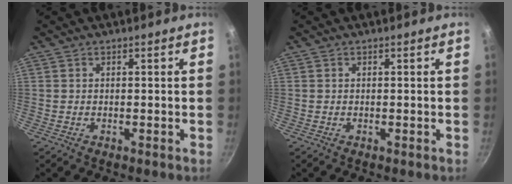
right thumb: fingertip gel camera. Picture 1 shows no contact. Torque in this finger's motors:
{"motor_torque": [-0.16, 0.13, 0.01, 0.00, 0.01]}